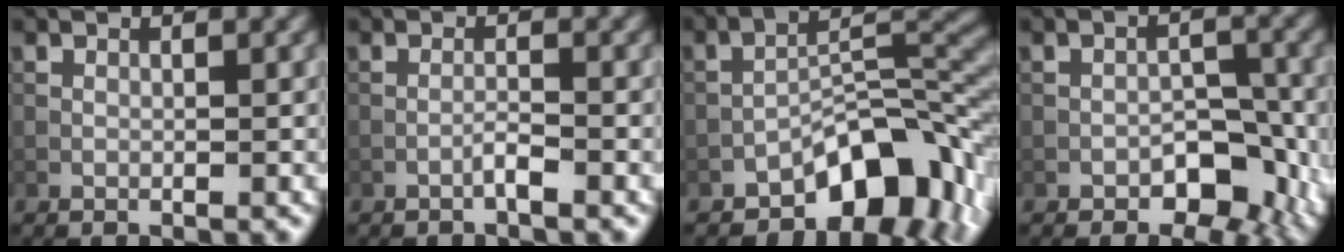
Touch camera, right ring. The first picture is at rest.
{"total": 1.1, "force": [-0.8, 0.0, 0.7], "torque": [-0.013, 0.006, -0.017]}
{"total": 9.1, "force": [-5.4, 4.4, 6.0], "torque": [-0.067, 0.017, -0.096]}
{"total": 5.4, "force": [-2.6, 3.2, 3.5], "torque": [-0.033, 0.000, -0.038]}